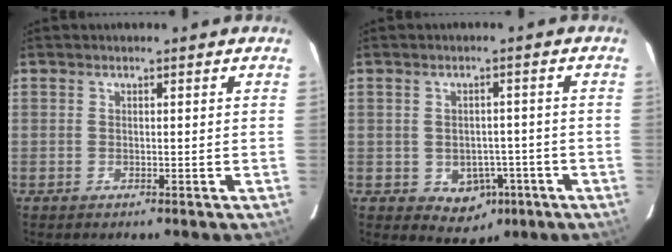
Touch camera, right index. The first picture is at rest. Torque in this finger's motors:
{"motor_torque": [0.58, -0.54, 0.12, 0.00]}